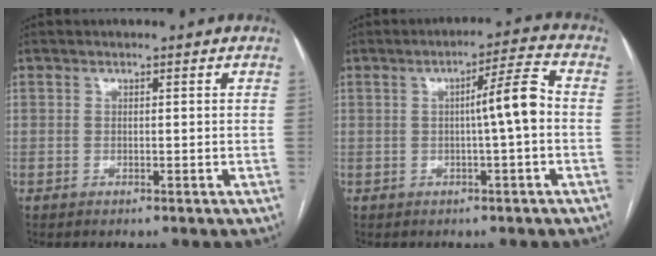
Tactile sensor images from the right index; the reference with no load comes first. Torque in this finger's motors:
{"motor_torque": [0.91, 0.09, 0.40, 0.10]}